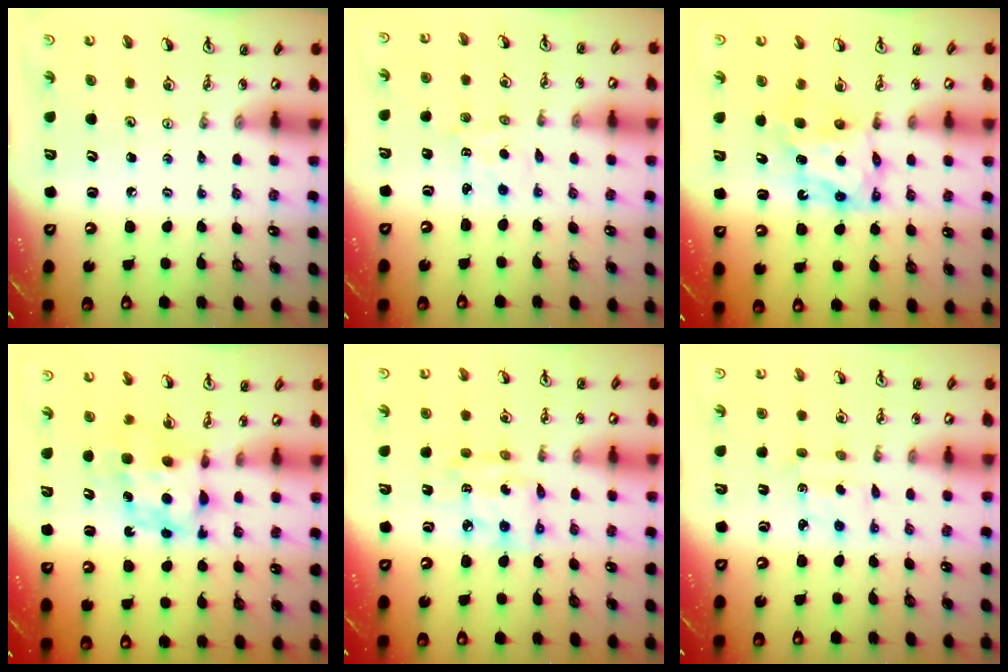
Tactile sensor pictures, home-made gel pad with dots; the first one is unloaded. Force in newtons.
{"total": 1.8, "press": 1.7, "slide": 0.3}
{"total": 6.5, "press": 6.5, "slide": 0.2}
{"total": 6.6, "press": 6.6, "slide": 0.4}
{"total": 8.2, "press": 8.2, "slide": 0.7}
{"total": 1.6, "press": 1.5, "slide": 0.6}